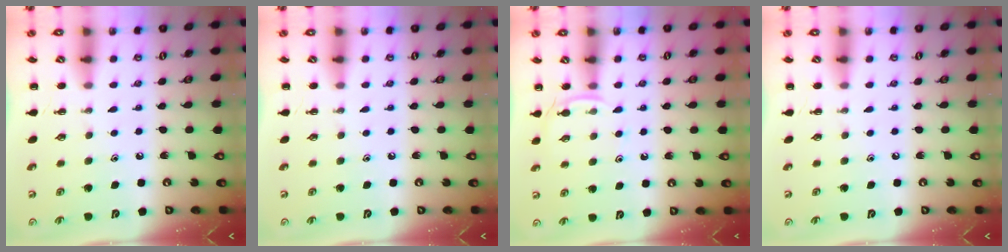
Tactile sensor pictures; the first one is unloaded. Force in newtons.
{"total": 0.0}
{"total": 4.5, "press": 4.3, "slide": 1.3}
{"total": 0.0}